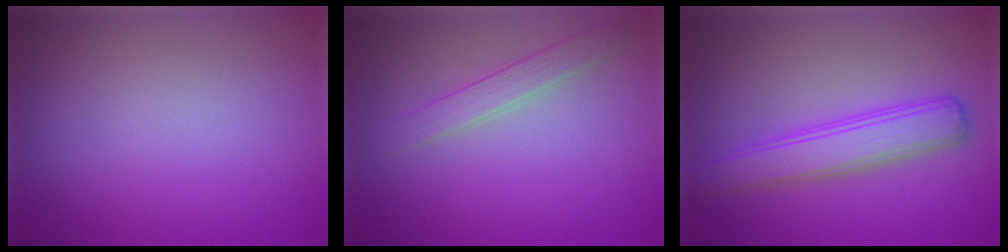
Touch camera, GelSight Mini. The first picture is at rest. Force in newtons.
{"total": 1.8, "press": 1.8, "slide": 0.1}
{"total": 4.2, "press": 4.2, "slide": 0.0}